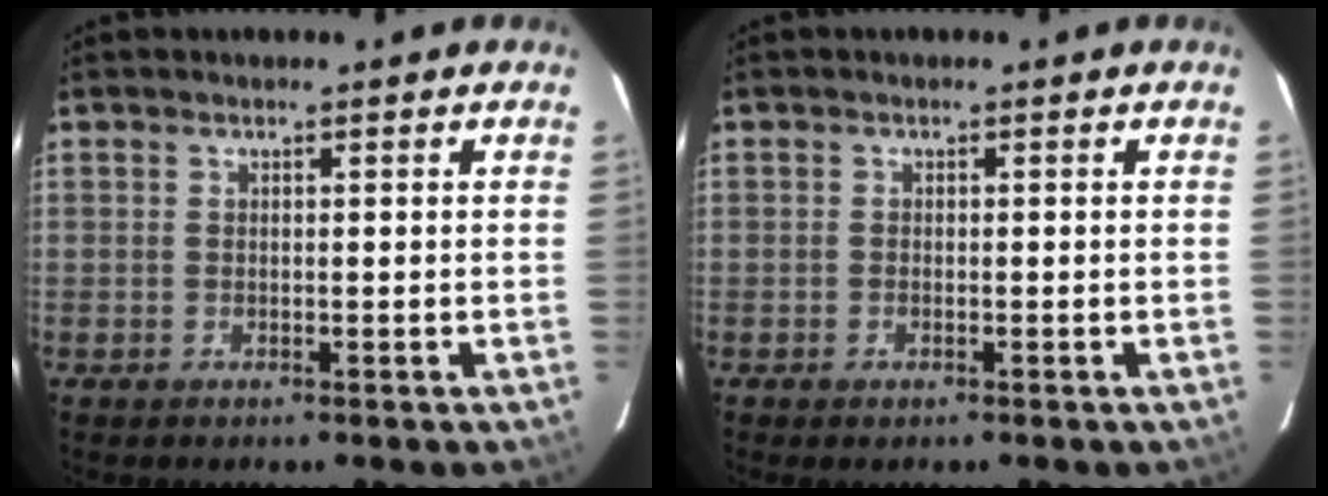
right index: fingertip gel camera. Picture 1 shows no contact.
{"total": 0.8, "force": [-0.5, 0.4, 0.4], "torque": [-0.007, -0.001, -0.010]}